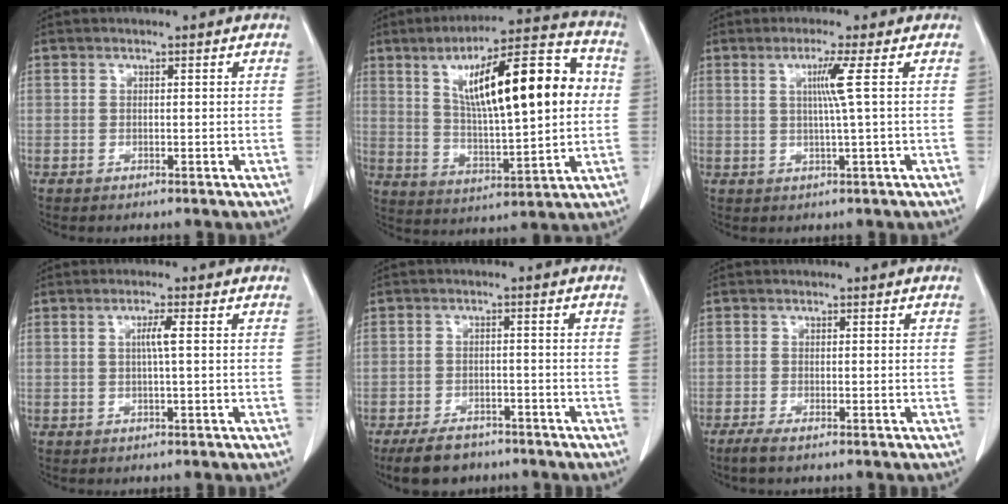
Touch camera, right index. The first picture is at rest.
{"total": 20.4, "force": [4.4, 4.4, 19.4], "torque": [-0.302, 0.030, 0.068]}
{"total": 3.9, "force": [0.8, -1.4, 3.5], "torque": [-0.070, -0.004, 0.017]}
{"total": 2.2, "force": [0.3, -0.3, 2.2], "torque": [-0.042, 0.001, 0.004]}
{"total": 6.3, "force": [-5.0, 2.9, 2.4], "torque": [-0.045, -0.003, -0.081]}
{"total": 1.9, "force": [-1.4, 0.0, 1.3], "torque": [-0.031, -0.006, -0.029]}